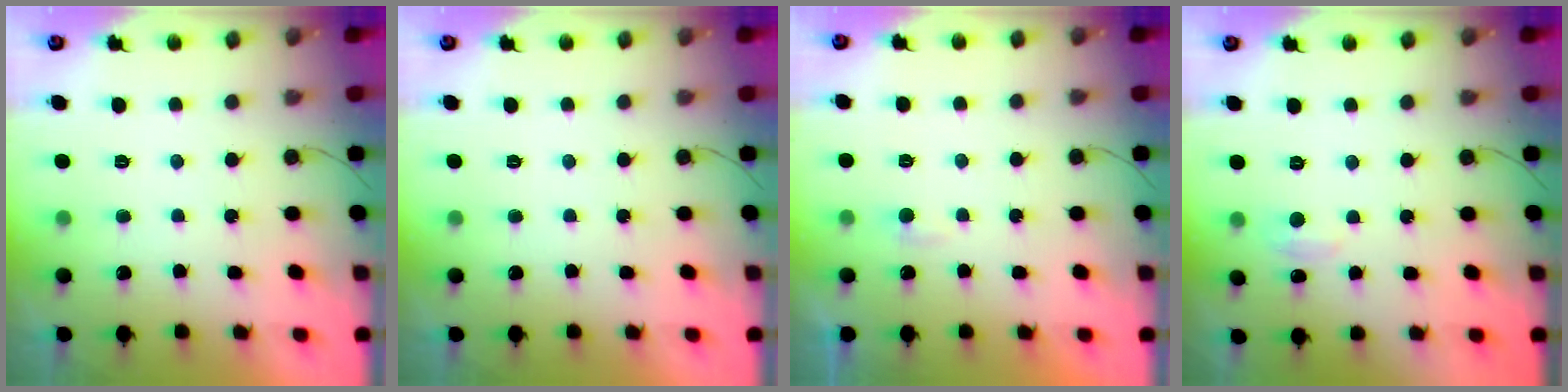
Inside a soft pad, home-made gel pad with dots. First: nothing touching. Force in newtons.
{"total": 0.0}
{"total": 2.2, "press": 2.2, "slide": 0.2}
{"total": 3.2, "press": 3.2, "slide": 0.4}